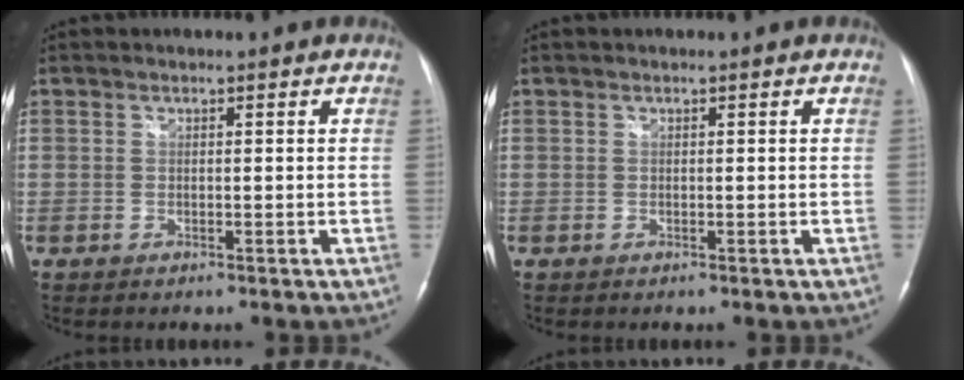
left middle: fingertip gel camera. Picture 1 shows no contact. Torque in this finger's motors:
{"motor_torque": [-0.17, 0.04, 0.00, 0.01]}